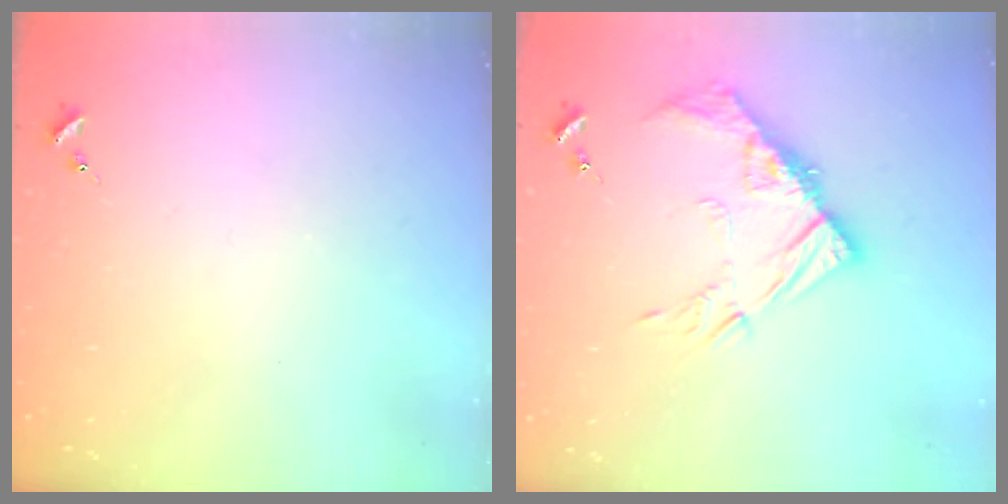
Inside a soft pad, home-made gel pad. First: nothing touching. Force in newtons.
{"total": 12.2, "press": 12.1, "slide": 0.9}